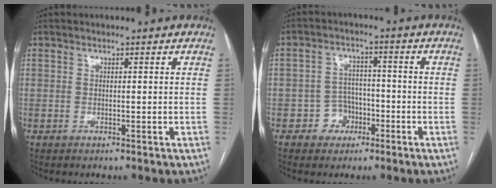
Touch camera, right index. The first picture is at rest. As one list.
[{"total": 4.9, "force": [-2.2, 4.3, 0.9], "torque": [-0.004, 0.017, -0.032]}]